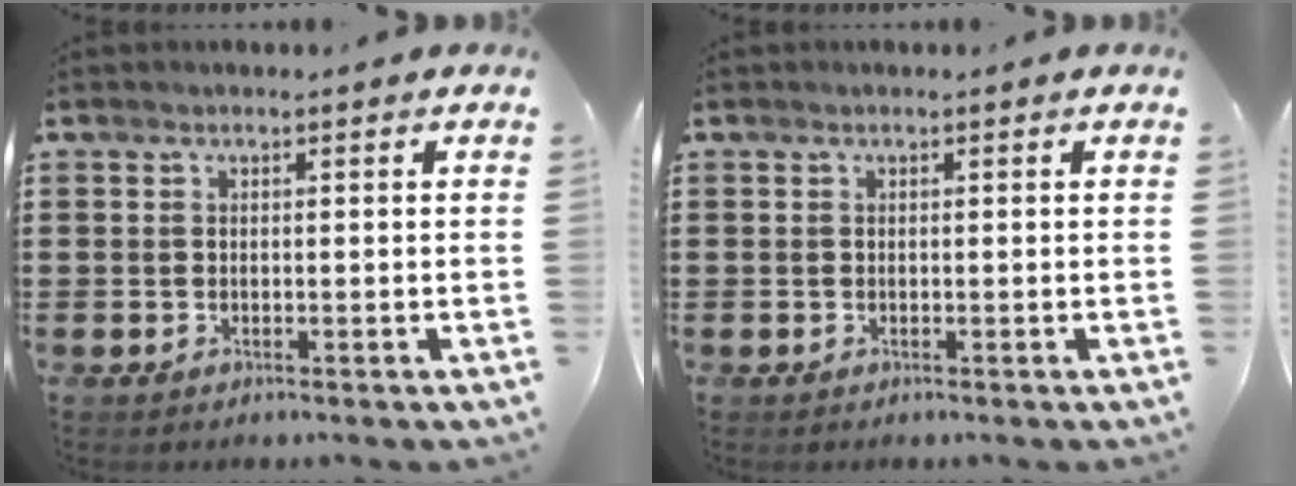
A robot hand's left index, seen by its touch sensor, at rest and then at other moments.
{"total": 0.0}